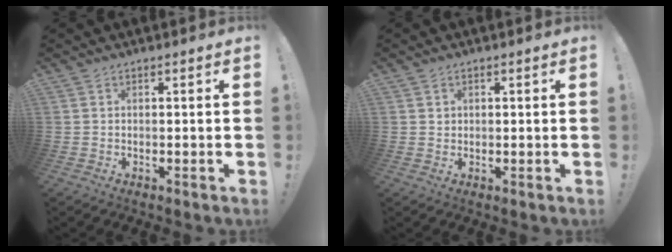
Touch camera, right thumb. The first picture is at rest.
{"total": 1.2, "force": [0.5, 1.1, 0.1], "torque": [-0.001, 0.001, 0.008]}